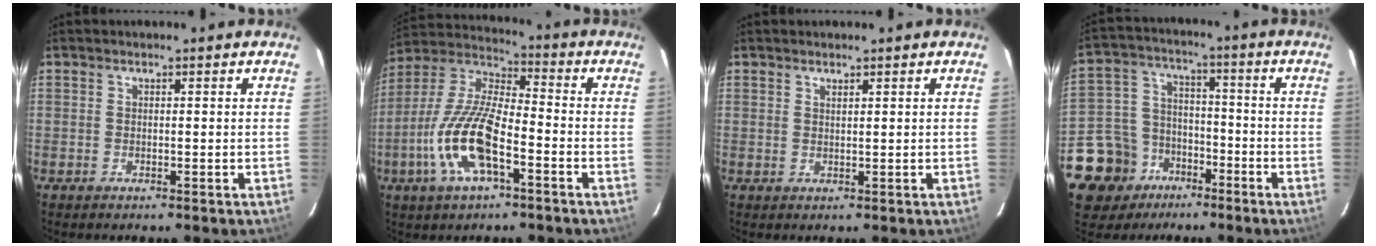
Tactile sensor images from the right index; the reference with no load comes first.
{"total": 15.5, "force": [-6.2, 5.1, 13.2], "torque": [-0.278, -0.007, -0.125]}
{"total": 0.8, "force": [0.7, 0.1, 0.4], "torque": [-0.006, 0.000, 0.012]}
{"total": 13.5, "force": [-8.4, 10.1, 3.0], "torque": [-0.101, 0.041, -0.136]}